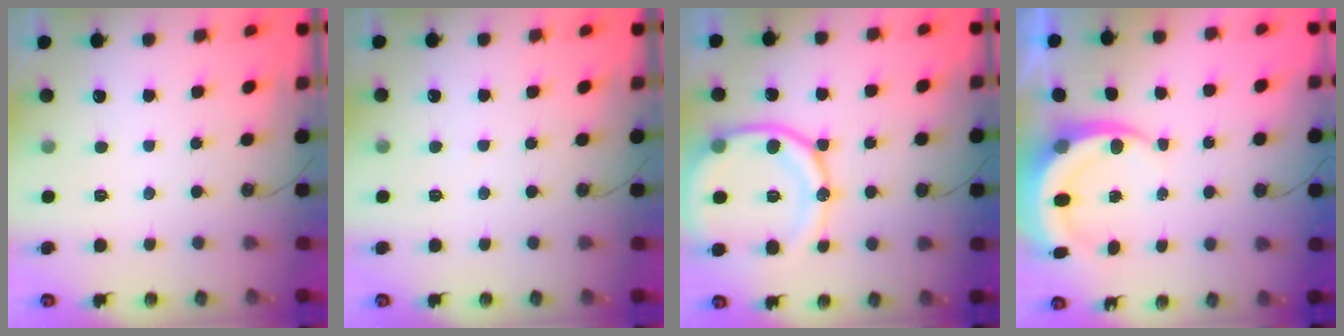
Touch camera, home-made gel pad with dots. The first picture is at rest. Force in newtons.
{"total": 4.0, "press": 4.0, "slide": 0.5}
{"total": 17.3, "press": 17.3, "slide": 1.7}
{"total": 6.8, "press": 6.8, "slide": 0.8}